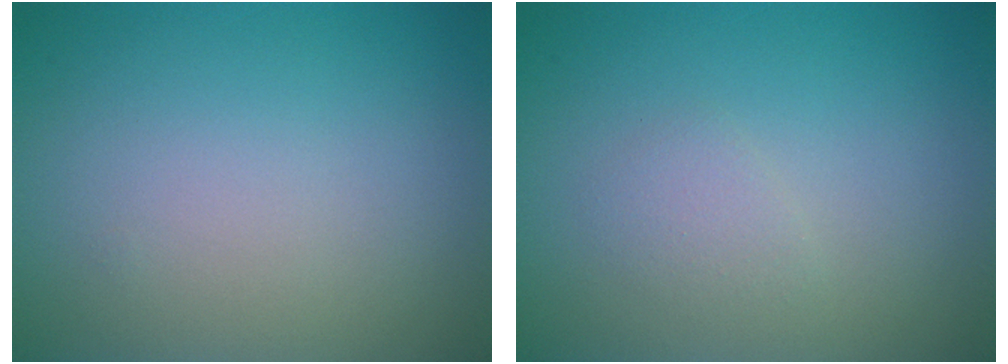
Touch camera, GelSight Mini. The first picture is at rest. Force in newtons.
{"total": 1.1, "press": 1.1, "slide": 0.0}